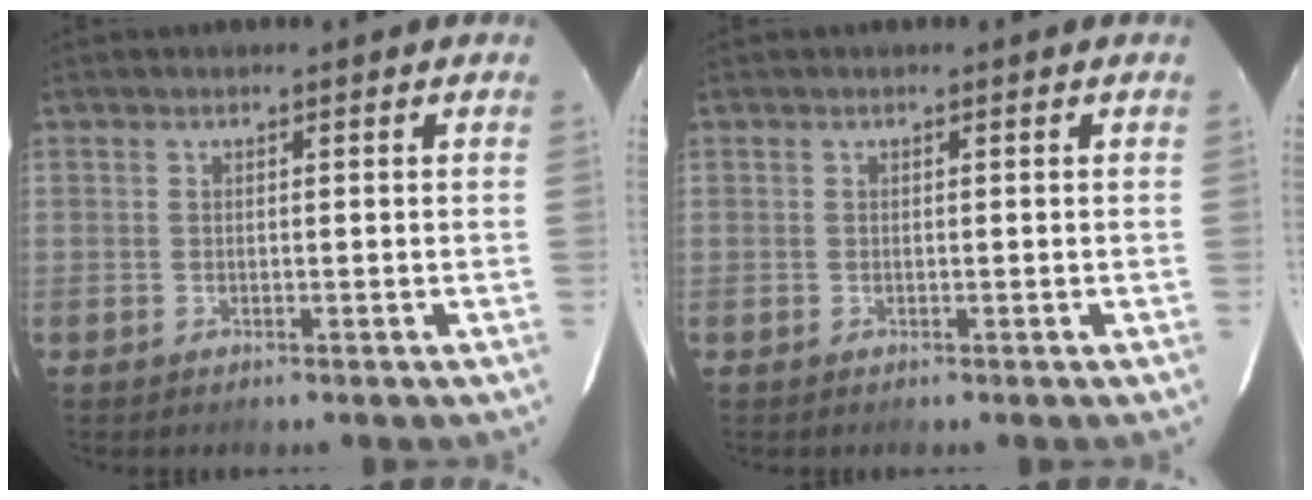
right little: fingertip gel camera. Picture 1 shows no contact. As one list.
[{"total": 0.0}]